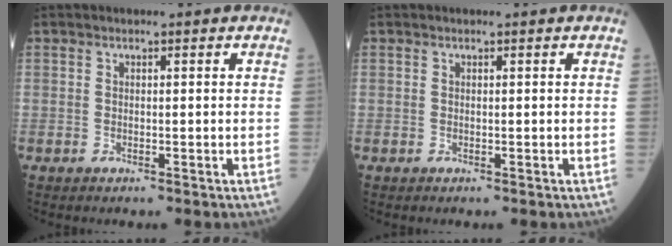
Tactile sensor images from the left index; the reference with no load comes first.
{"total": 0.0}